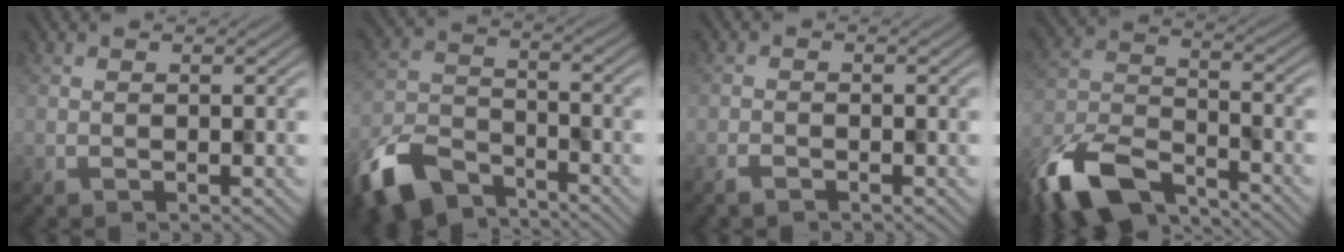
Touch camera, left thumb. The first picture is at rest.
{"total": 9.7, "force": [-8.7, 3.4, 2.6], "torque": [-0.063, -0.016, -0.152]}
{"total": 2.2, "force": [-2.2, 0.0, -0.1], "torque": [-0.001, 0.000, -0.019]}
{"total": 11.7, "force": [-10.2, 3.5, 4.5], "torque": [-0.096, -0.011, -0.181]}